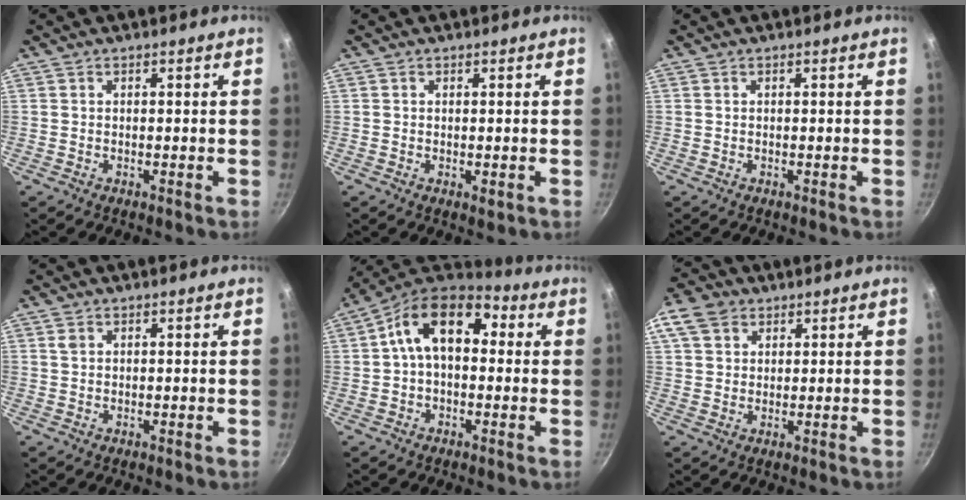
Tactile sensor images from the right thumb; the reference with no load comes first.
{"total": 1.0, "force": [-0.2, 0.4, 0.9], "torque": [-0.013, -0.005, -0.003]}
{"total": 0.0}
{"total": 1.2, "force": [0.5, 0.8, 0.7], "torque": [-0.012, 0.000, 0.010]}
{"total": 14.1, "force": [2.3, 9.1, 10.5], "torque": [-0.144, 0.032, 0.013]}
{"total": 7.0, "force": [3.3, 5.1, 3.4], "torque": [-0.050, 0.001, 0.052]}